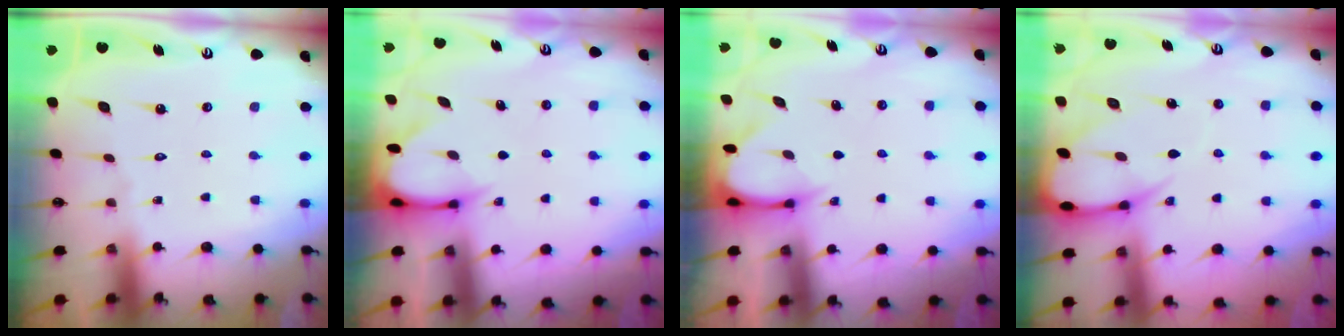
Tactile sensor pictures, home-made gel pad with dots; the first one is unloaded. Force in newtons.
{"total": 3.5, "press": 3.4, "slide": 0.3}
{"total": 3.7, "press": 3.7, "slide": 0.3}
{"total": 8.2, "press": 8.2, "slide": 0.9}